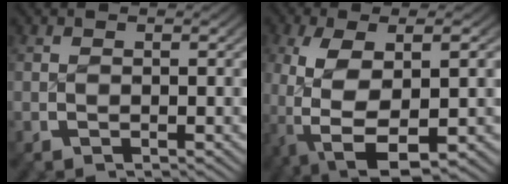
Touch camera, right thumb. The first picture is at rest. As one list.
[{"total": 11.0, "force": [-2.7, 6.1, 8.8], "torque": [-0.210, -0.052, -0.009]}]